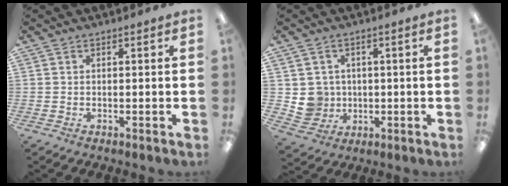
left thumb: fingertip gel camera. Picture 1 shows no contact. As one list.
[{"total": 5.8, "force": [1.1, 5.7, 0.7], "torque": [-0.033, 0.004, 0.027]}]